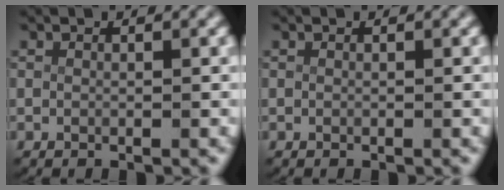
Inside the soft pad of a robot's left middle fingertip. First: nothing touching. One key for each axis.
{"total": 0.0}